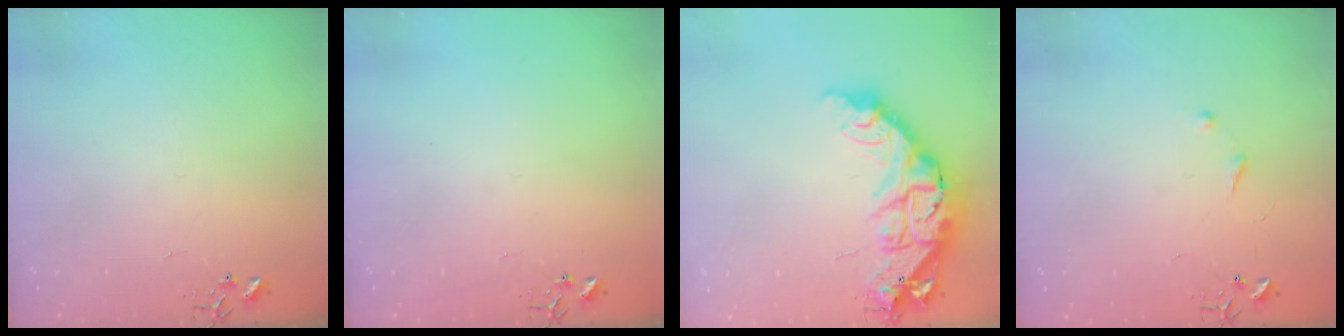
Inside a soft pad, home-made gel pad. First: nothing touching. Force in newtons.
{"total": 0.0}
{"total": 21.4, "press": 21.3, "slide": 2.0}
{"total": 6.0, "press": 6.0, "slide": 0.6}